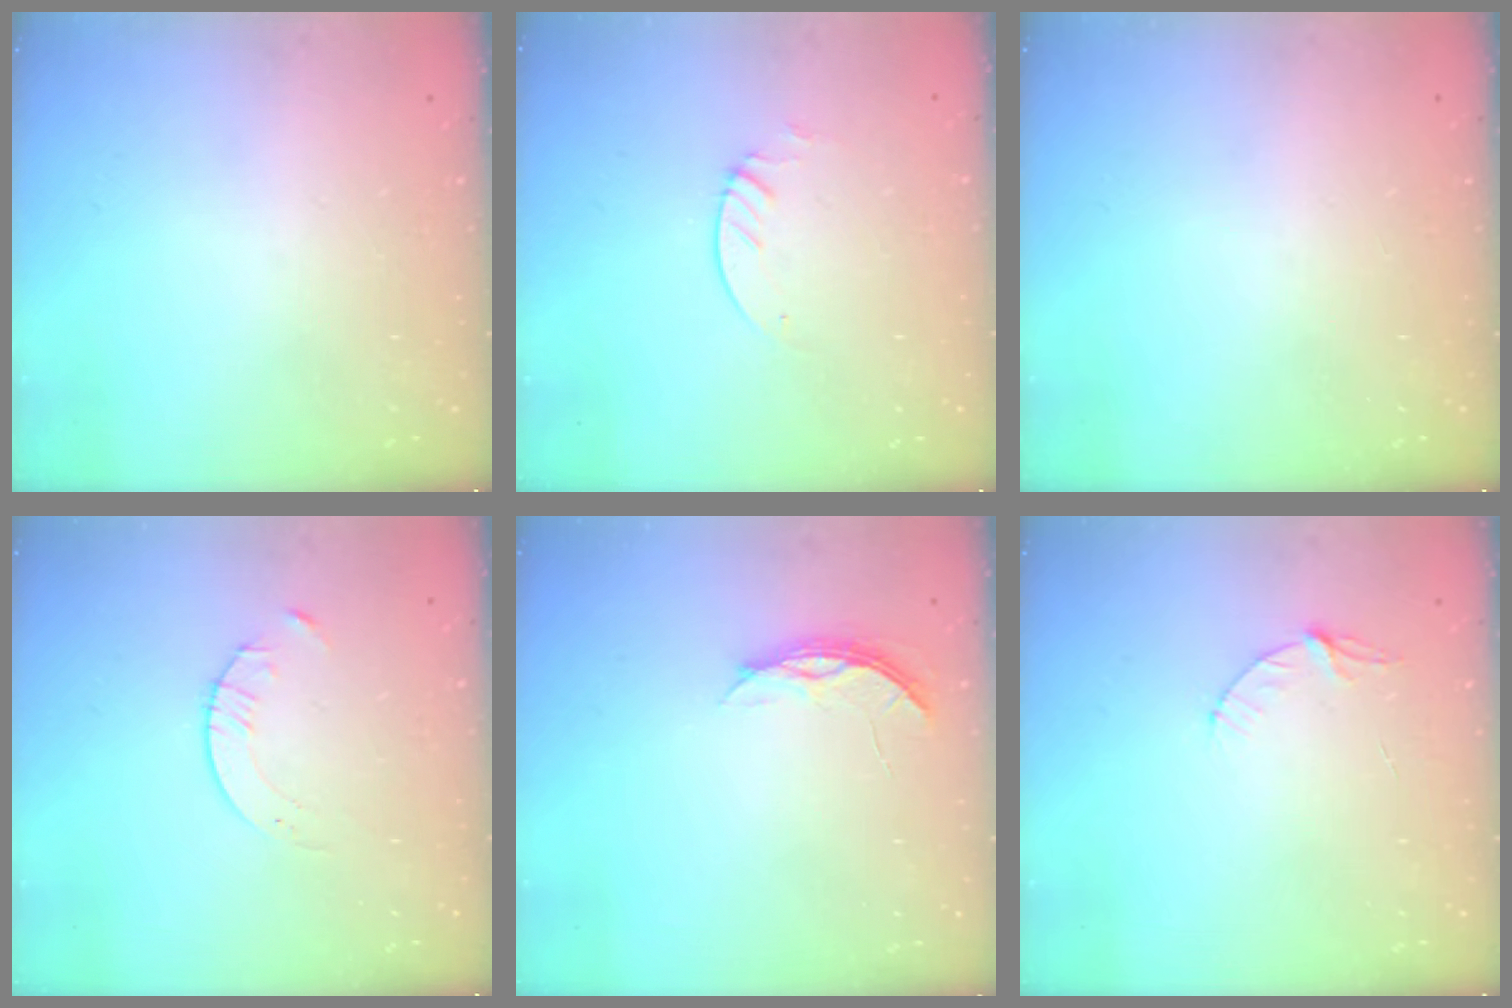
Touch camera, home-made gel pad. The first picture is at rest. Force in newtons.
{"total": 2.3, "press": 2.3, "slide": 0.2}
{"total": 0.0}
{"total": 4.1, "press": 4.0, "slide": 0.5}
{"total": 3.9, "press": 3.9, "slide": 0.4}
{"total": 4.0, "press": 4.0, "slide": 0.4}